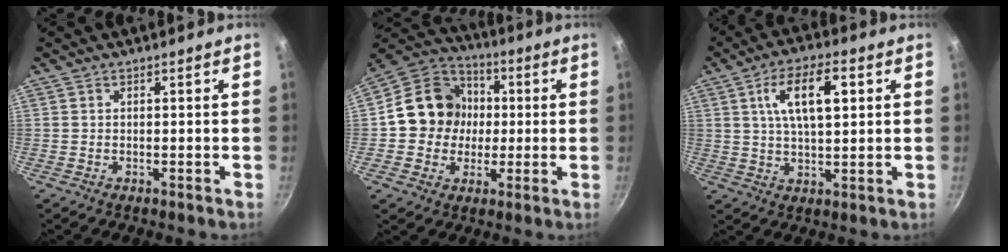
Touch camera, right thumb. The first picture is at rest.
{"total": 13.9, "force": [0.3, 12.5, 6.1], "torque": [-0.069, 0.027, -0.009]}
{"total": 10.9, "force": [3.2, 4.6, 9.4], "torque": [-0.149, 0.003, 0.054]}